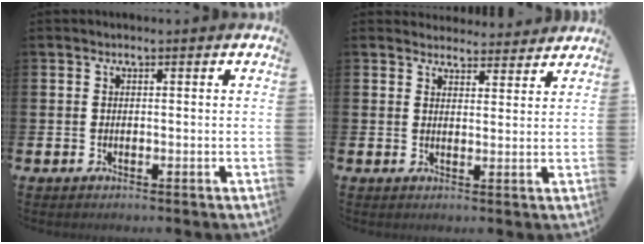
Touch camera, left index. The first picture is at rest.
{"total": 3.6, "force": [3.5, 0.9, -0.2], "torque": [0.010, -0.024, 0.060]}